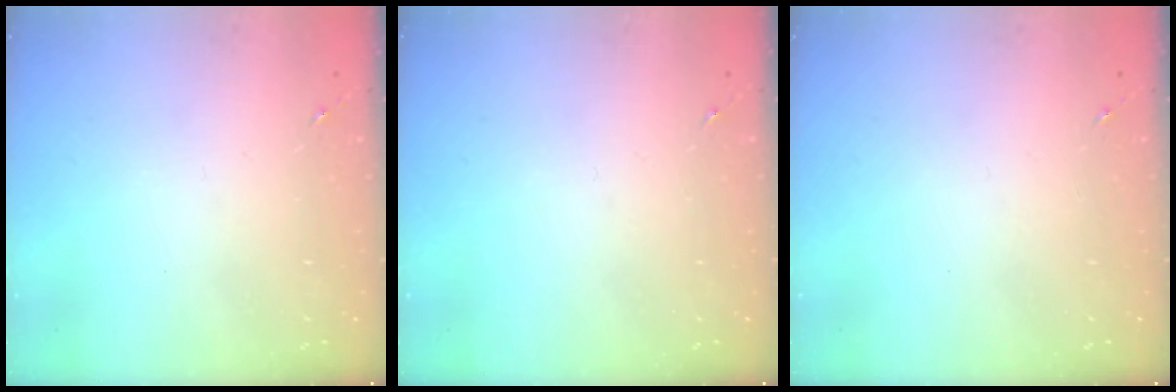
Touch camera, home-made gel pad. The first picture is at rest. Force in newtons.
{"total": 0.0}
{"total": 0.0}